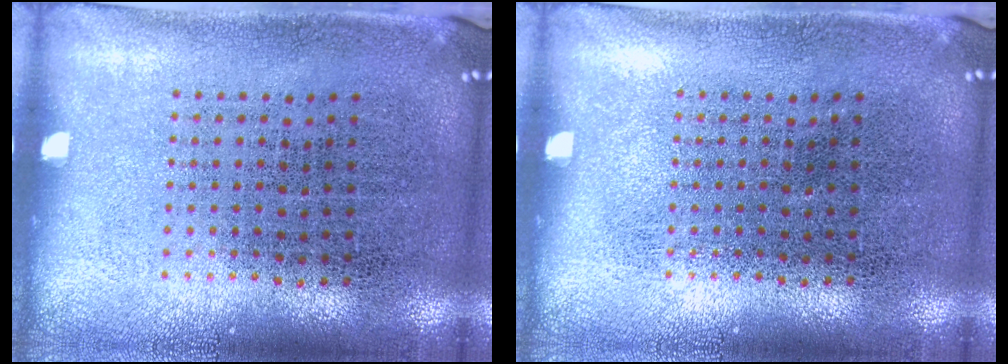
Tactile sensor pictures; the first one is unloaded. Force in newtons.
{"total": 0.0}